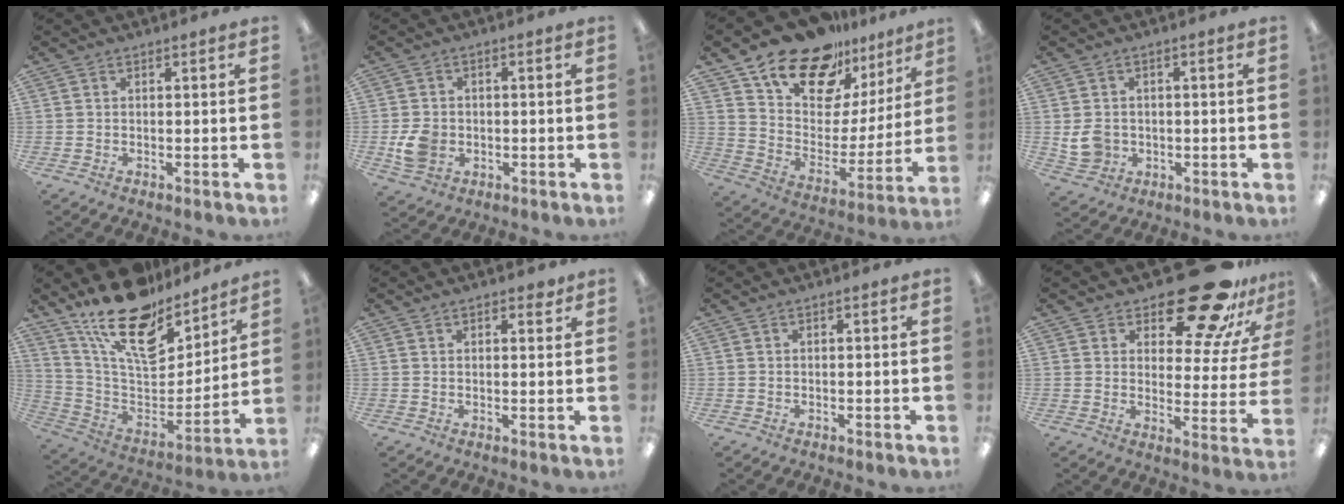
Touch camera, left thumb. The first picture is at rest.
{"total": 5.9, "force": [-1.4, 4.9, 3.0], "torque": [-0.047, 0.000, -0.024]}
{"total": 18.4, "force": [15.1, 8.6, 6.2], "torque": [-0.124, -0.113, 0.268]}
{"total": 5.5, "force": [-0.5, 4.9, 2.6], "torque": [-0.054, 0.003, -0.006]}
{"total": 21.1, "force": [15.3, 9.2, 11.2], "torque": [-0.197, -0.107, 0.272]}
{"total": 2.2, "force": [1.6, 0.9, 1.2], "torque": [-0.016, -0.001, 0.027]}
{"total": 0.0}
{"total": 23.6, "force": [17.1, 9.3, 13.3], "torque": [-0.177, -0.103, 0.281]}